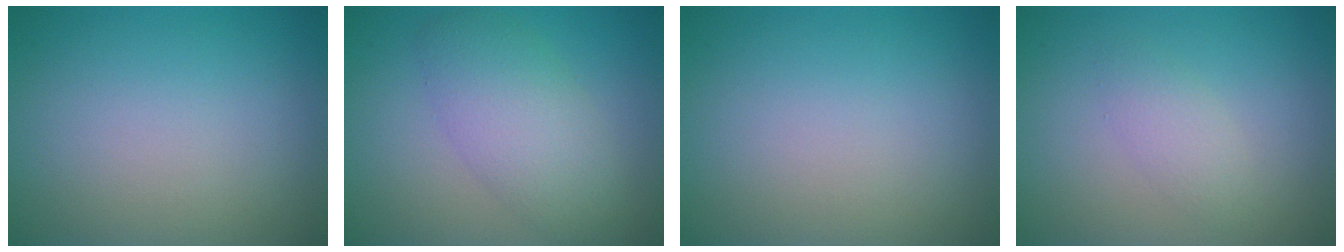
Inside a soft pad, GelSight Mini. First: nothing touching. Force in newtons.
{"total": 5.0, "press": 5.0, "slide": 0.4}
{"total": 0.0}
{"total": 1.8, "press": 1.8, "slide": 0.0}